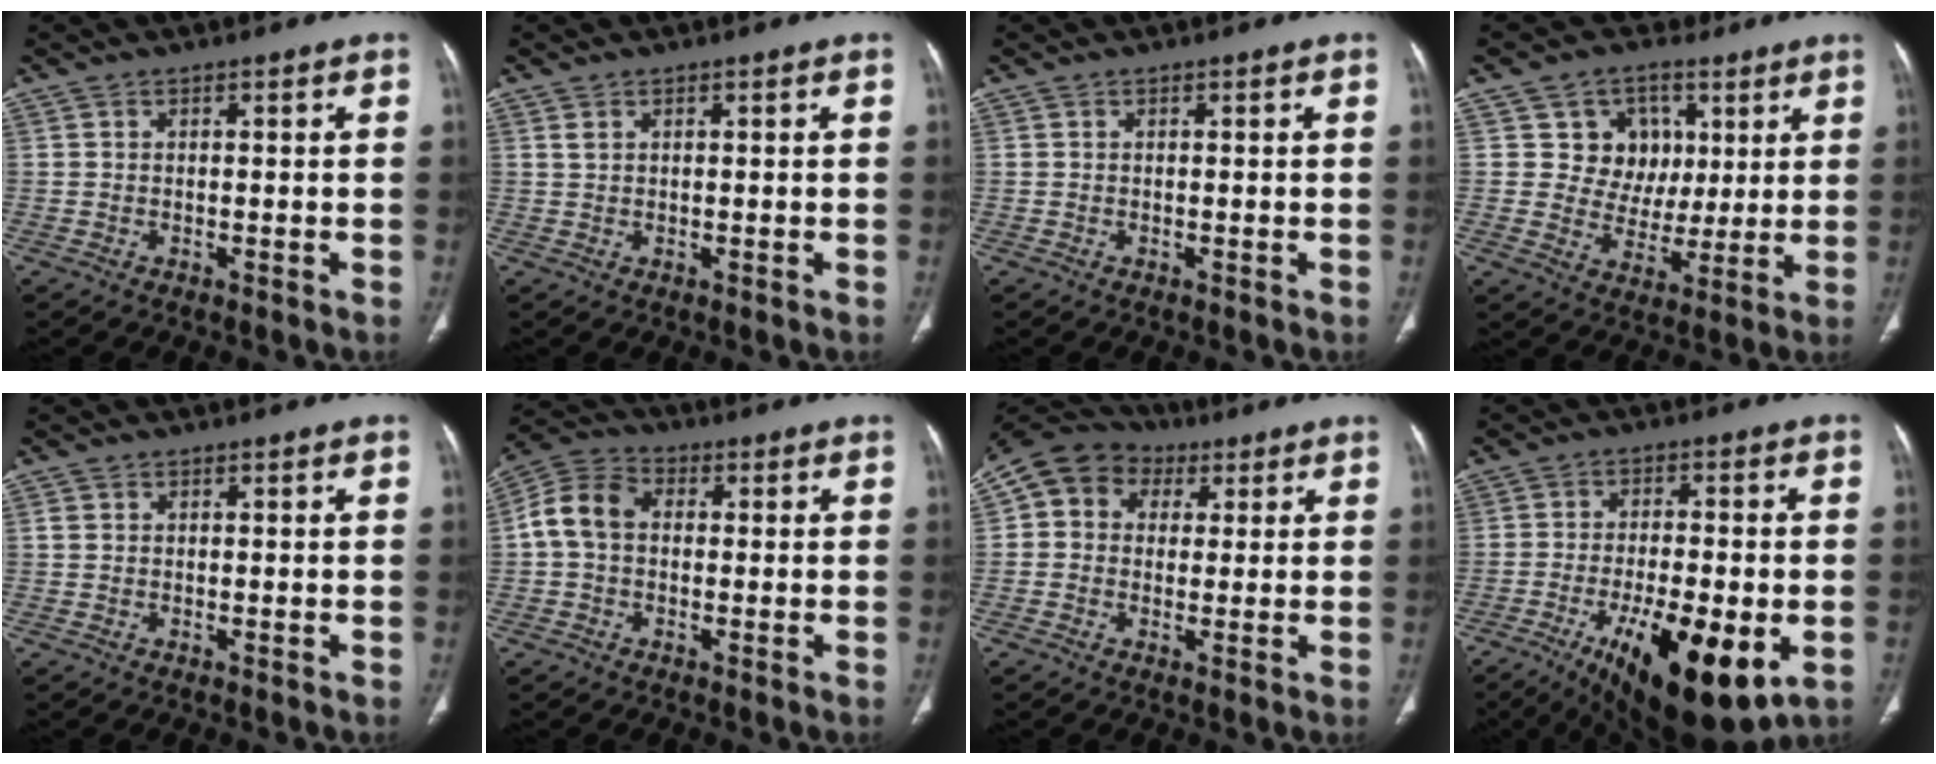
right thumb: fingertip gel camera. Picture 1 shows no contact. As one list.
[{"total": 0.7, "force": [0.5, 0.4, 0.4], "torque": [-0.009, 0.005, 0.012]}, {"total": 0.0}, {"total": 11.6, "force": [4.7, 10.4, 2.3], "torque": [0.007, -0.004, 0.077]}, {"total": 0.7, "force": [0.1, 0.7, 0.3], "torque": [-0.002, 0.004, 0.003]}, {"total": 8.3, "force": [0.3, 6.3, 5.4], "torque": [-0.101, 0.028, -0.004]}, {"total": 10.0, "force": [2.6, 8.4, 4.6], "torque": [-0.062, 0.023, 0.032]}, {"total": 19.8, "force": [-7.4, 7.2, 16.9], "torque": [-0.238, -0.007, -0.099]}]